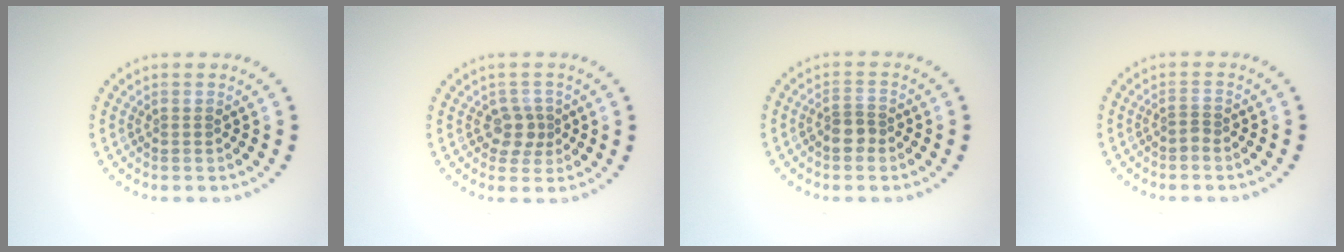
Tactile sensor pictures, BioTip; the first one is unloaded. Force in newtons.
{"total": 2.1, "press": 1.8, "slide": 1.0}
{"total": 2.0, "press": 1.7, "slide": 0.9}
{"total": 0.7, "press": 0.4, "slide": 0.6}